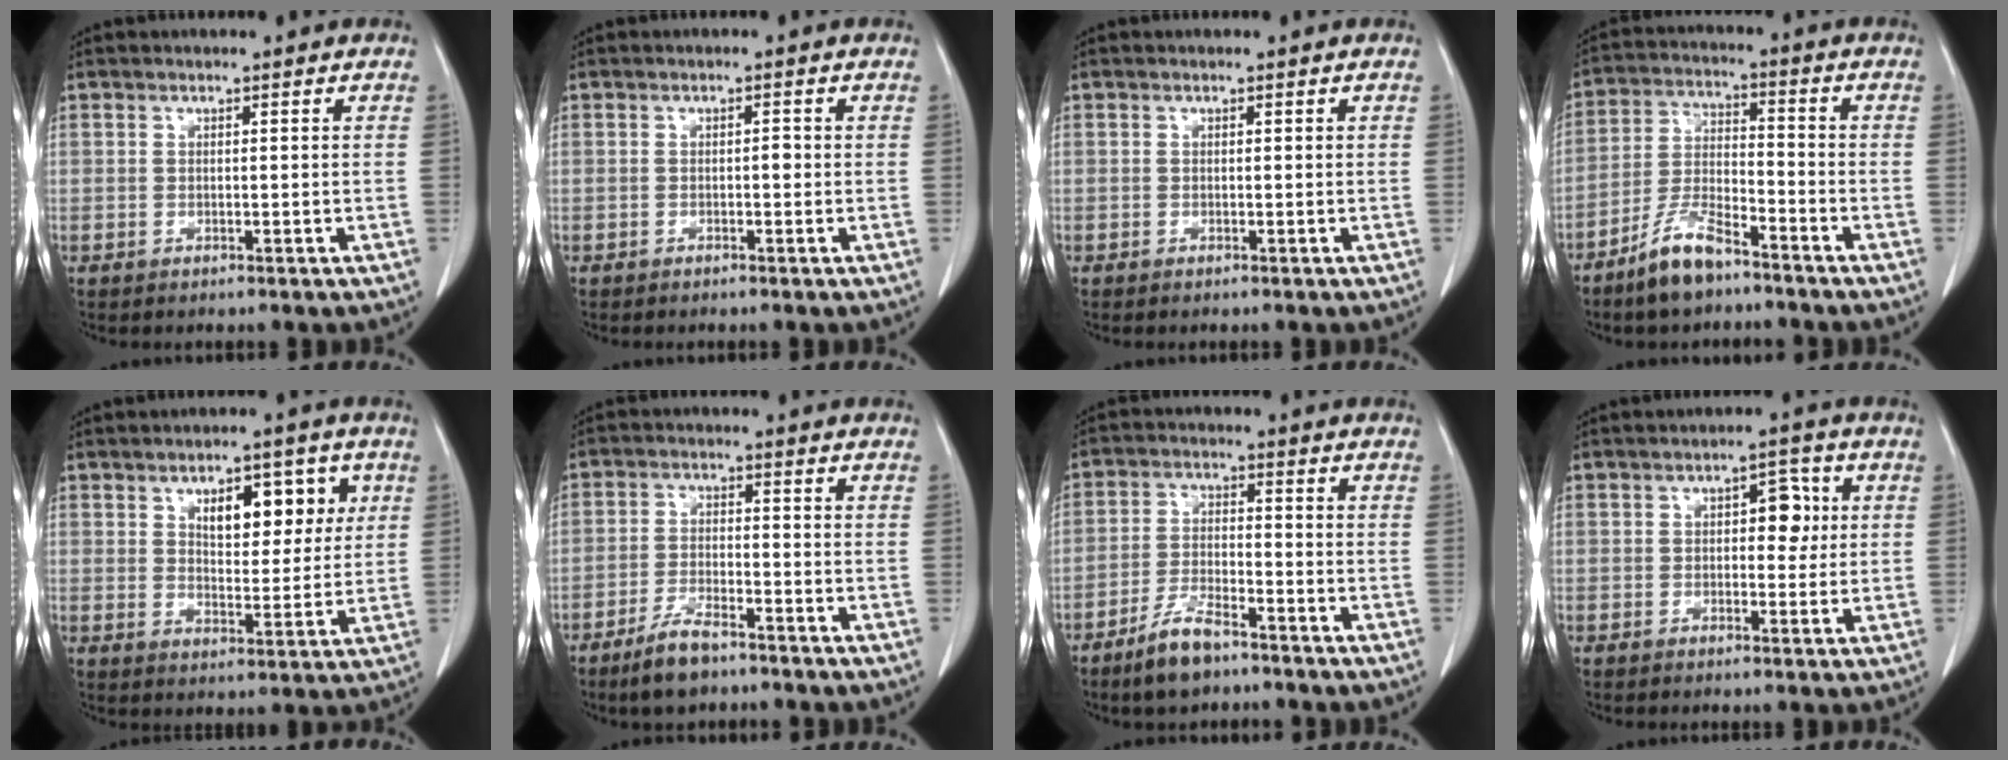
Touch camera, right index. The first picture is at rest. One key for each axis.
{"total": 0.9, "fx": -0.3, "fy": 0.3, "fz": 0.8, "tx": -0.009, "ty": 0.003, "tz": -0.007}
{"total": 0.0}
{"total": 8.5, "fx": -6.5, "fy": 2.3, "fz": 5.1, "tx": -0.112, "ty": -0.008, "tz": -0.127}
{"total": 8.9, "fx": 3.5, "fy": 4.3, "fz": 6.9, "tx": -0.090, "ty": 0.010, "tz": 0.055}
{"total": 6.0, "fx": -4.6, "fy": 1.5, "fz": 3.5, "tx": -0.074, "ty": -0.006, "tz": -0.082}
{"total": 6.7, "fx": -5.1, "fy": 1.8, "fz": 4.0, "tx": -0.087, "ty": -0.008, "tz": -0.095}
{"total": 4.5, "fx": 0.9, "fy": 2.4, "fz": 3.7, "tx": -0.047, "ty": 0.014, "tz": 0.012}